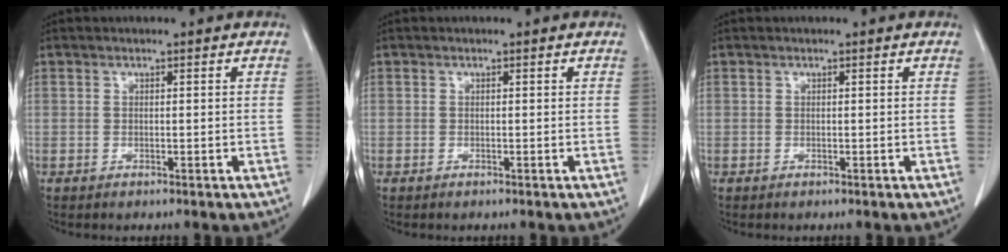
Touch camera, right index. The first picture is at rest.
{"total": 0.0}
{"total": 0.0}